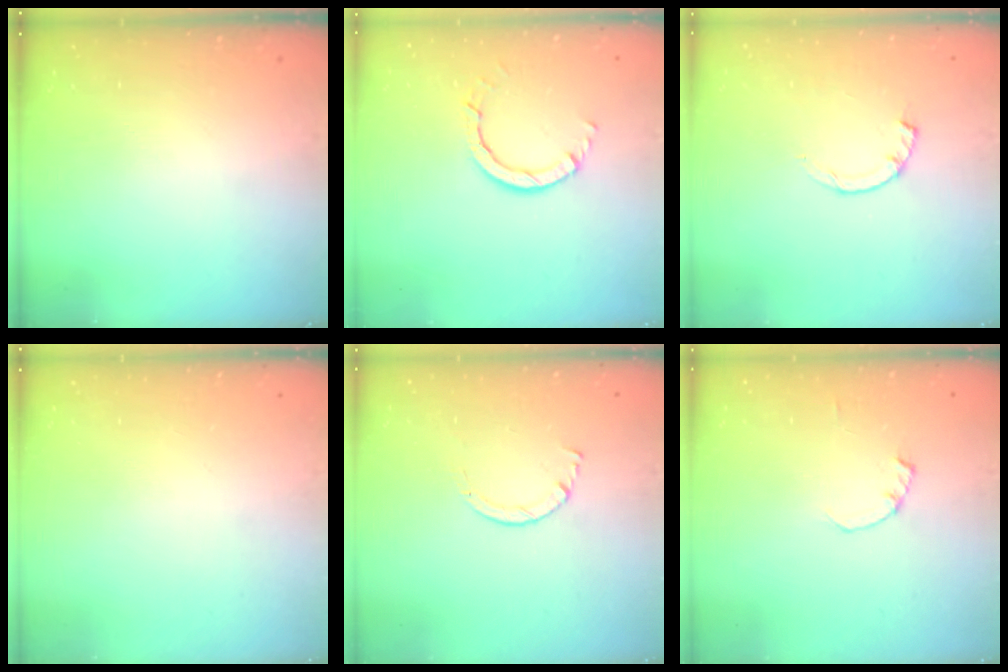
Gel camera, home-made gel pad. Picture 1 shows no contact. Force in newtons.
{"total": 4.0, "press": 4.0, "slide": 0.4}
{"total": 2.3, "press": 2.3, "slide": 0.4}
{"total": 0.0}
{"total": 1.7, "press": 1.7, "slide": 0.2}
{"total": 0.0}